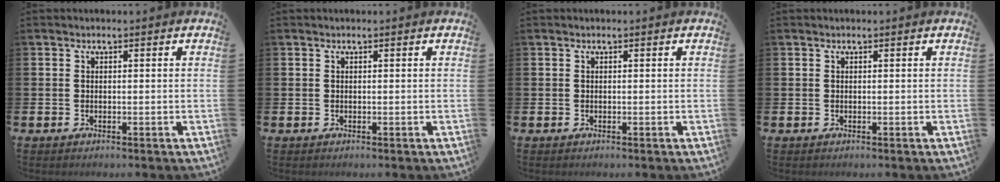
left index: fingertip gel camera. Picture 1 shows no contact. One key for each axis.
{"total": 0.0}
{"total": 0.0}
{"total": 0.0}